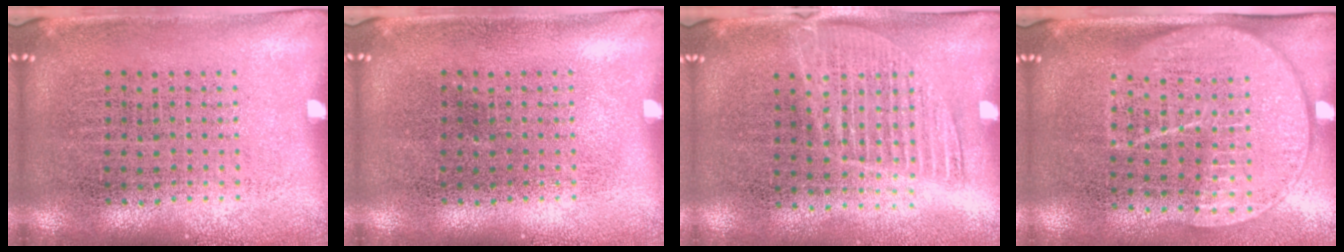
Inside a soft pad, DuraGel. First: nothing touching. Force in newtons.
{"total": 0.0}
{"total": 1.3, "press": 1.2, "slide": 0.6}
{"total": 1.8, "press": 1.5, "slide": 1.0}